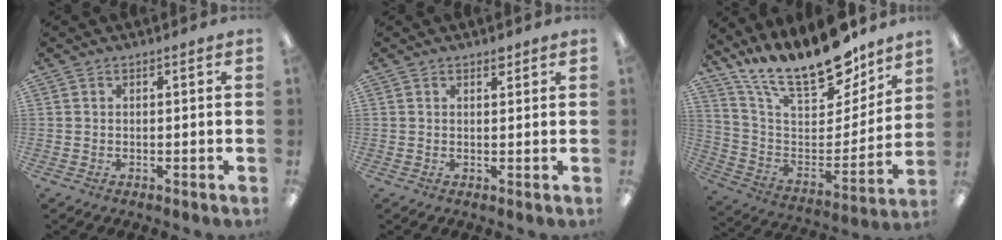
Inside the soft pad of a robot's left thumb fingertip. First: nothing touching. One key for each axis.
{"total": 1.5, "fx": 1.2, "fy": 0.6, "fz": 0.6, "tx": -0.005, "ty": -0.004, "tz": 0.020}
{"total": 20.4, "fx": 16.7, "fy": 6.2, "fz": 9.9, "tx": -0.179, "ty": -0.121, "tz": 0.293}